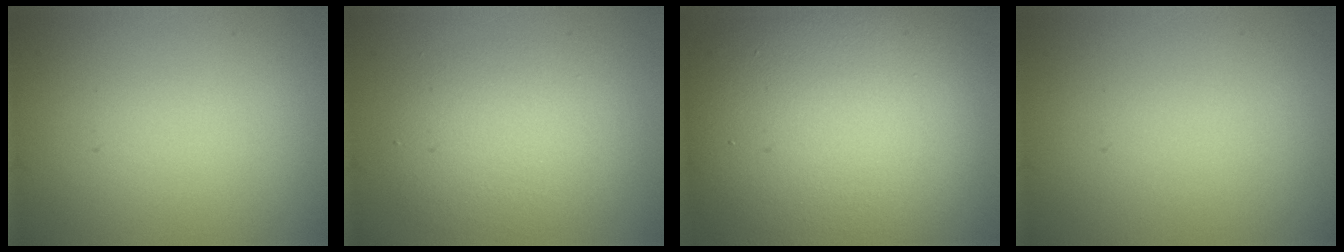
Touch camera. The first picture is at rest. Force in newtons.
{"total": 3.9, "press": 3.9, "slide": 0.5}
{"total": 15.7, "press": 15.7, "slide": 1.0}
{"total": 0.0}